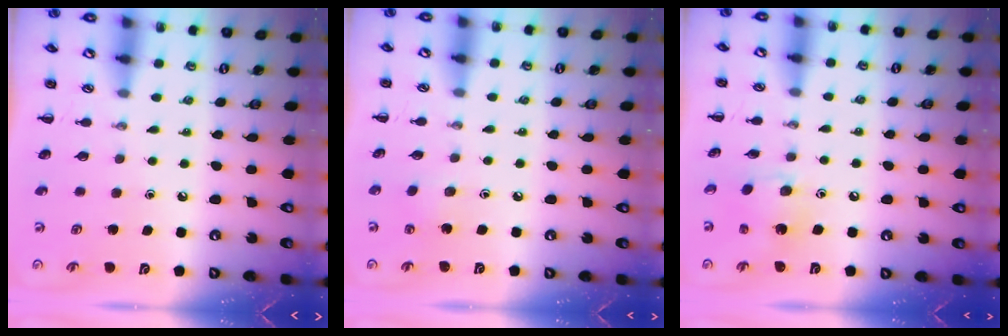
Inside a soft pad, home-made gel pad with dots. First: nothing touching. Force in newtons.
{"total": 2.4, "press": 2.4, "slide": 0.4}
{"total": 4.8, "press": 4.7, "slide": 1.0}